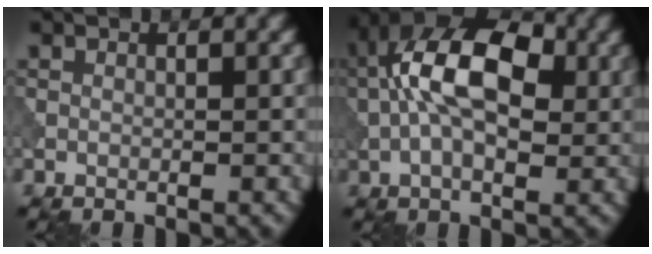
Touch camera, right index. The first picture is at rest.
{"total": 10.6, "force": [1.1, 5.8, 8.8], "torque": [-0.168, 0.023, 0.002]}